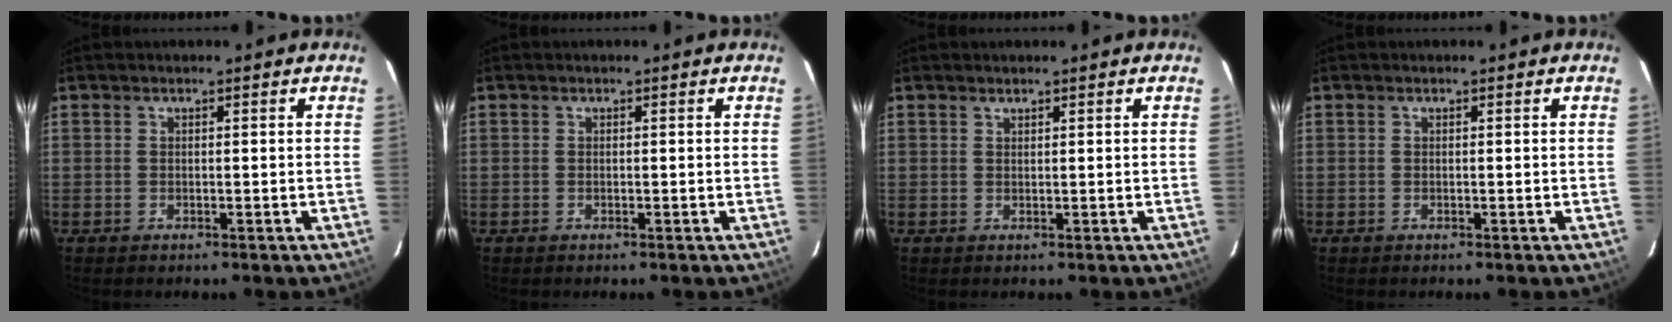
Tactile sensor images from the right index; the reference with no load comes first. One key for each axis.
{"total": 0.0}
{"total": 0.5, "fx": 0.5, "fy": 0.1, "fz": 0.1, "tx": -0.001, "ty": 0.002, "tz": 0.010}
{"total": 0.0}